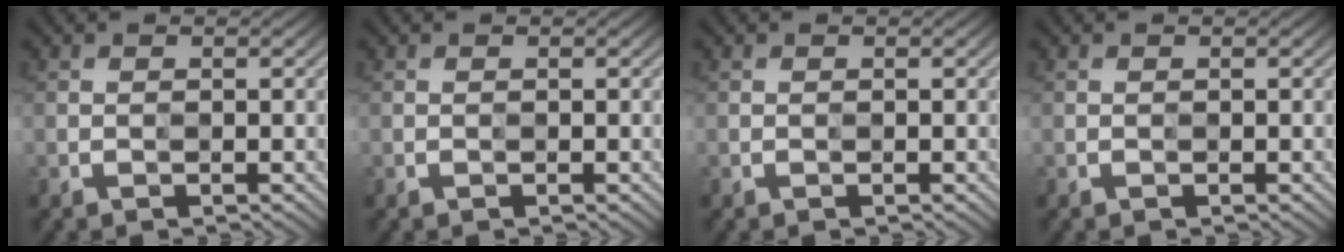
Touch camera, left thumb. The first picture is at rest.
{"total": 0.0}
{"total": 0.0}
{"total": 0.0}